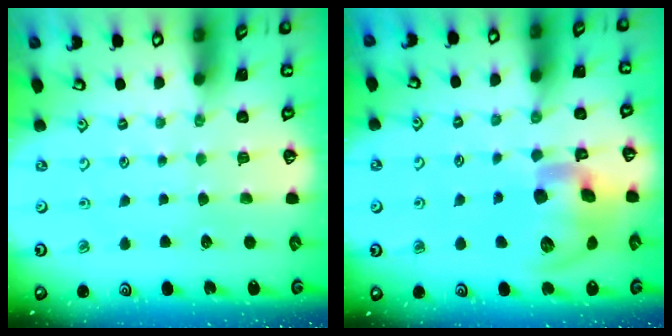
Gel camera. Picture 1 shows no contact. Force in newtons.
{"total": 15.4, "press": 15.2, "slide": 2.4}